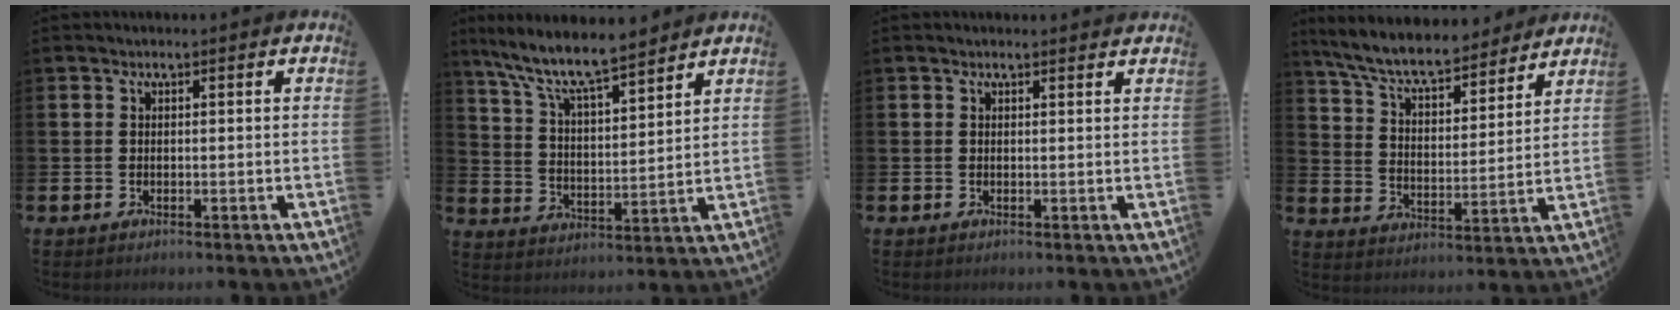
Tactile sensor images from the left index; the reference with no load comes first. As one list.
[{"total": 9.2, "force": [8.4, 1.2, 3.6], "torque": [-0.107, -0.051, 0.148]}, {"total": 0.7, "force": [0.7, 0.1, 0.2], "torque": [0.006, -0.003, 0.011]}, {"total": 8.2, "force": [7.5, 1.6, 2.8], "torque": [-0.086, -0.049, 0.130]}]